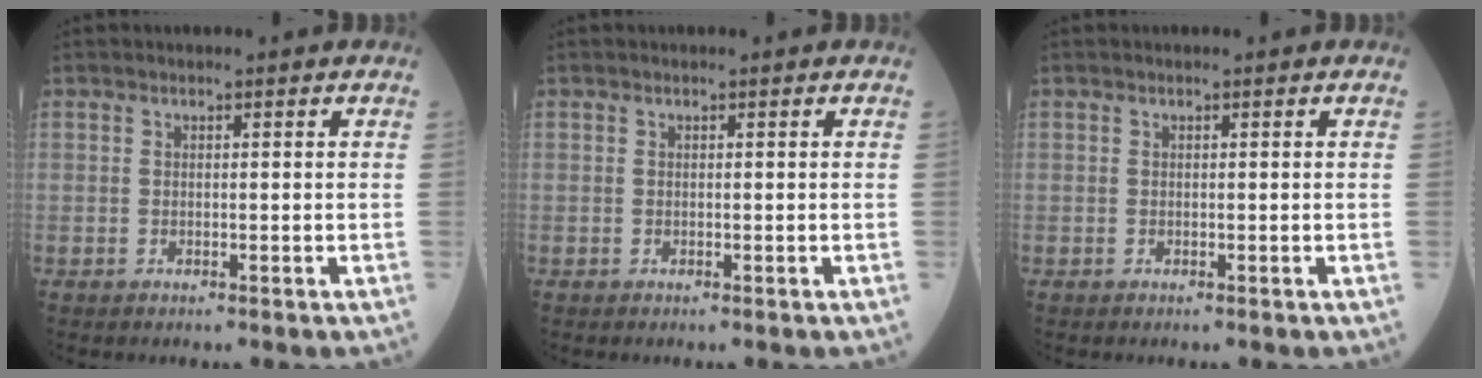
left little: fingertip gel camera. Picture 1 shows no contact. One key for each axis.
{"total": 0.0}
{"total": 0.0}